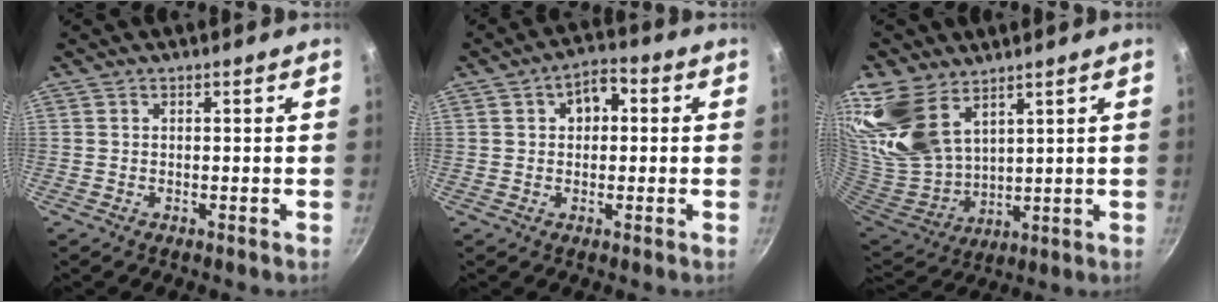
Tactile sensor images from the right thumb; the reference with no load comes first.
{"total": 6.2, "force": [1.3, 4.3, 4.2], "torque": [-0.031, 0.015, 0.012]}
{"total": 16.5, "force": [10.1, 9.3, 9.1], "torque": [-0.178, -0.054, 0.221]}